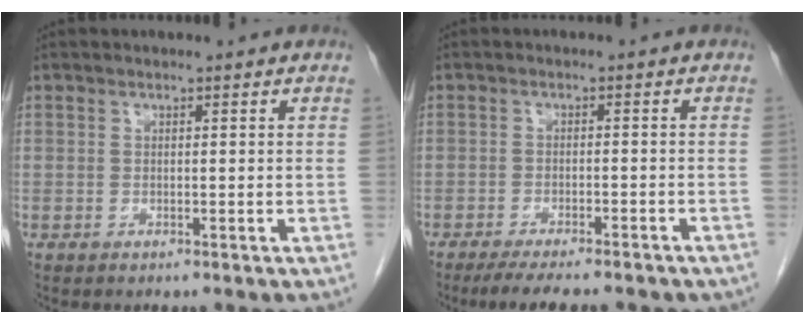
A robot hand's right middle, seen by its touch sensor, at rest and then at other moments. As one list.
[{"total": 11.0, "force": [-9.2, 2.2, 5.6], "torque": [-0.072, -0.008, -0.123]}]